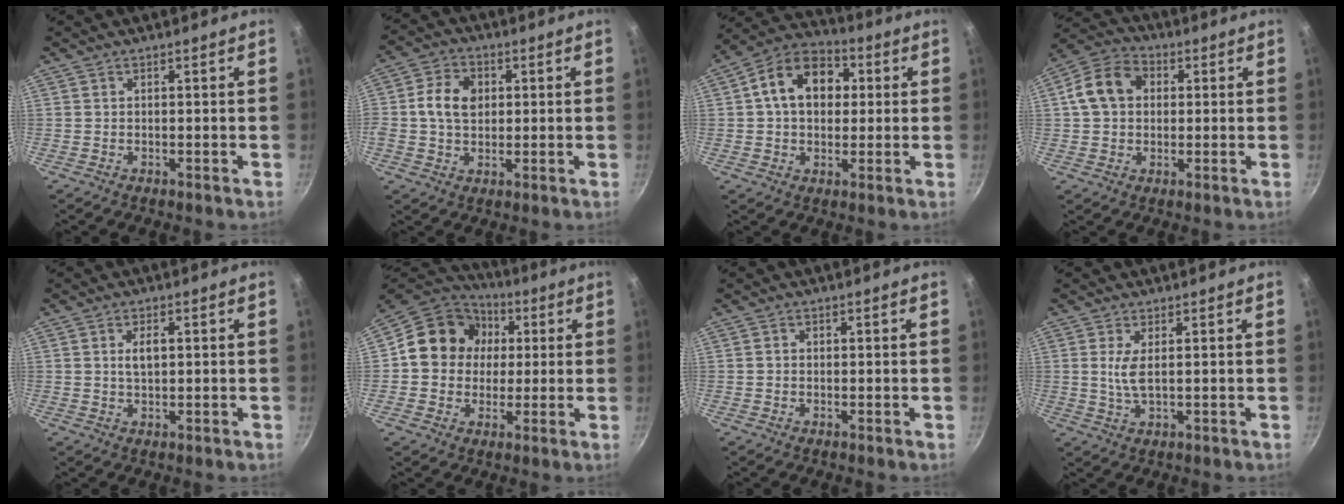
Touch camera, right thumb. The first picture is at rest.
{"total": 8.2, "force": [1.1, 6.2, 5.2], "torque": [-0.081, 0.007, 0.008]}
{"total": 14.0, "force": [2.6, 10.1, 9.3], "torque": [-0.116, 0.023, 0.022]}
{"total": 10.3, "force": [1.6, 8.1, 6.2], "torque": [-0.088, 0.021, 0.010]}
{"total": 3.0, "force": [0.6, 1.5, 2.6], "torque": [-0.038, 0.001, 0.012]}
{"total": 14.8, "force": [2.1, 13.2, 6.4], "torque": [-0.074, 0.024, 0.017]}
{"total": 0.6, "force": [-0.1, 0.6, 0.2], "torque": [-0.002, 0.002, -0.002]}
{"total": 3.8, "force": [0.8, 1.3, 3.5], "torque": [-0.077, -0.006, 0.017]}